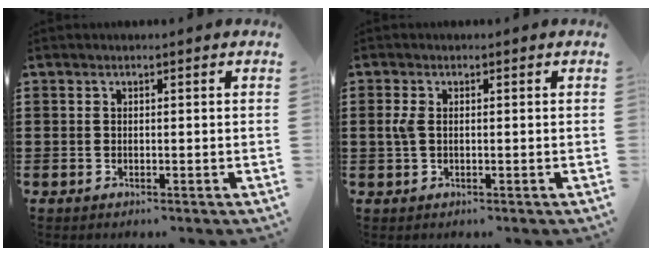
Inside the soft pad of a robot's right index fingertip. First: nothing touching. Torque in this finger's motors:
{"motor_torque": [0.43, -0.22, 0.09, 0.08]}